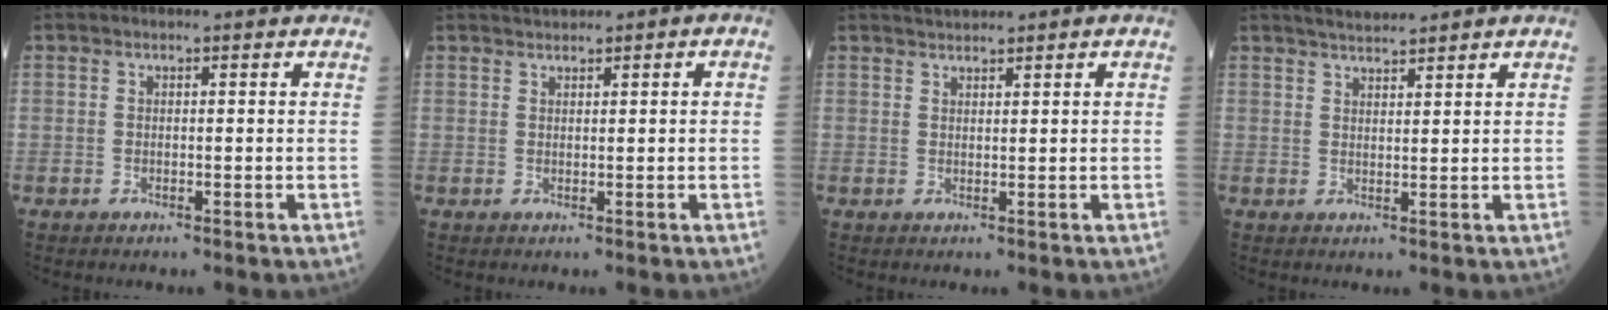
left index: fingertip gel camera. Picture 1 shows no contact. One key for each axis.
{"total": 1.8, "fx": 1.0, "fy": 0.6, "fz": 1.4, "tx": -0.028, "ty": 0.020, "tz": 0.020}
{"total": 1.7, "fx": 1.6, "fy": 0.0, "fz": 0.7, "tx": -0.017, "ty": 0.016, "tz": 0.031}
{"total": 3.2, "fx": 3.0, "fy": -0.4, "fz": 0.9, "tx": -0.018, "ty": 0.009, "tz": 0.057}